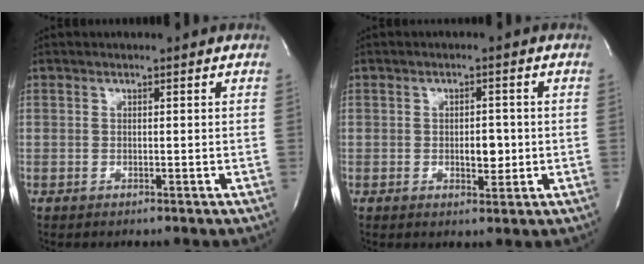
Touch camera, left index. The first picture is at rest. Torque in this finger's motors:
{"motor_torque": [0.26, 0.01, 0.03, 0.01]}